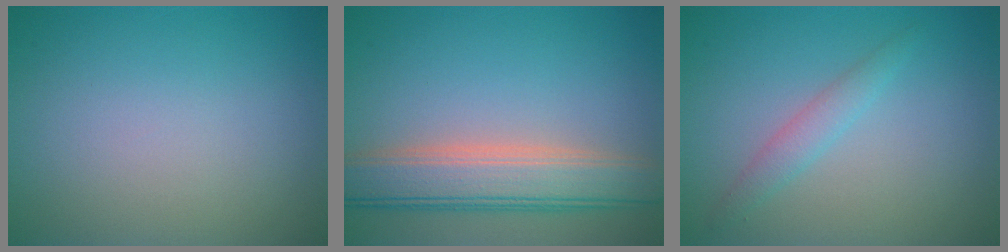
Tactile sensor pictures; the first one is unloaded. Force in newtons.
{"total": 6.5, "press": 6.5, "slide": 0.6}
{"total": 1.7, "press": 1.7, "slide": 0.0}